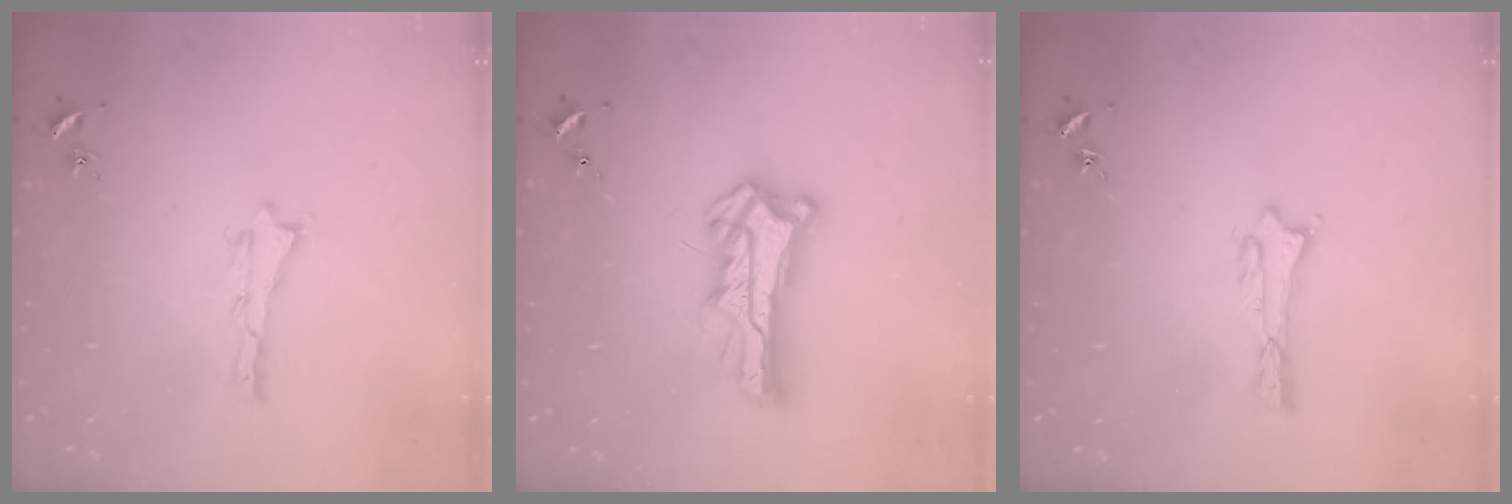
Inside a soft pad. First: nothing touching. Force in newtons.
{"total": 9.5, "press": 9.5, "slide": 0.8}
{"total": 0.7, "press": 0.7, "slide": 0.1}